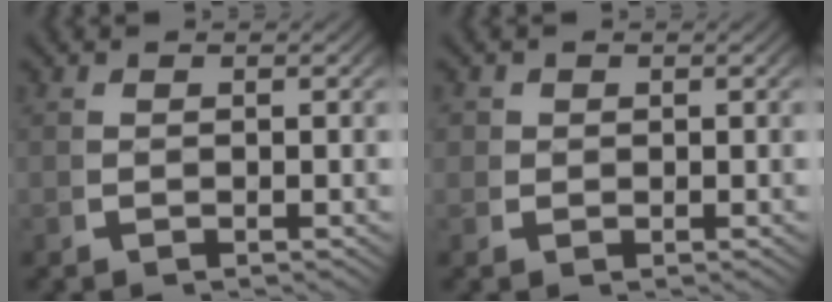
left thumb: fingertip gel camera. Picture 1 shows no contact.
{"total": 1.7, "force": [0.6, 1.5, 0.5], "torque": [-0.014, -0.009, 0.012]}